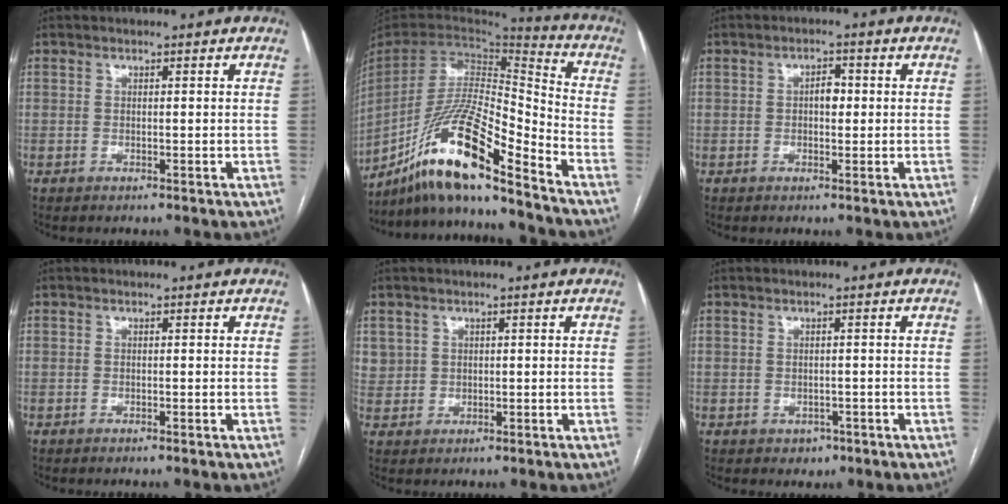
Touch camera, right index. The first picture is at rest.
{"total": 18.3, "force": [-13.6, 0.9, 12.2], "torque": [-0.255, -0.005, -0.254]}
{"total": 2.5, "force": [0.1, 1.4, 2.1], "torque": [-0.030, 0.008, 0.000]}
{"total": 0.6, "force": [-0.5, -0.1, 0.2], "torque": [-0.003, 0.001, -0.008]}
{"total": 2.8, "force": [1.1, 2.6, 0.1], "torque": [0.013, 0.007, 0.021]}
{"total": 1.9, "force": [-0.9, 1.5, 0.5], "torque": [-0.004, 0.004, -0.005]}